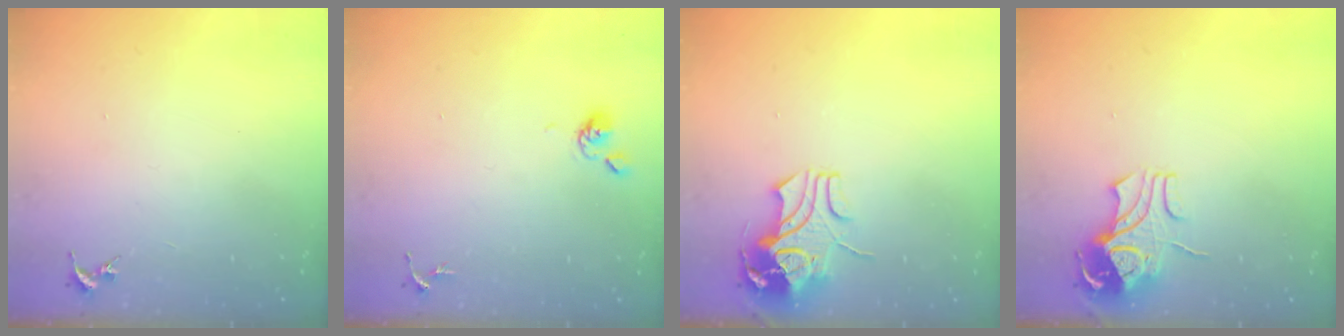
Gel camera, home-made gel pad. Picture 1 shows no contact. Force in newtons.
{"total": 4.4, "press": 4.3, "slide": 0.8}
{"total": 9.2, "press": 9.1, "slide": 1.2}
{"total": 9.3, "press": 9.3, "slide": 1.2}